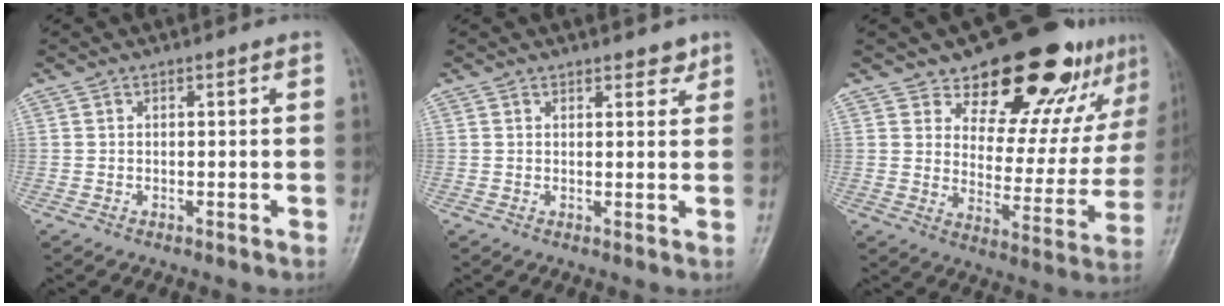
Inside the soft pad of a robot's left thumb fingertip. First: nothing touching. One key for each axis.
{"total": 2.4, "fx": 1.9, "fy": 1.1, "fz": 1.0, "tx": 0.004, "ty": -0.010, "tz": 0.021}
{"total": 20.0, "fx": 14.8, "fy": 9.0, "fz": 10.1, "tx": -0.078, "ty": -0.102, "tz": 0.201}